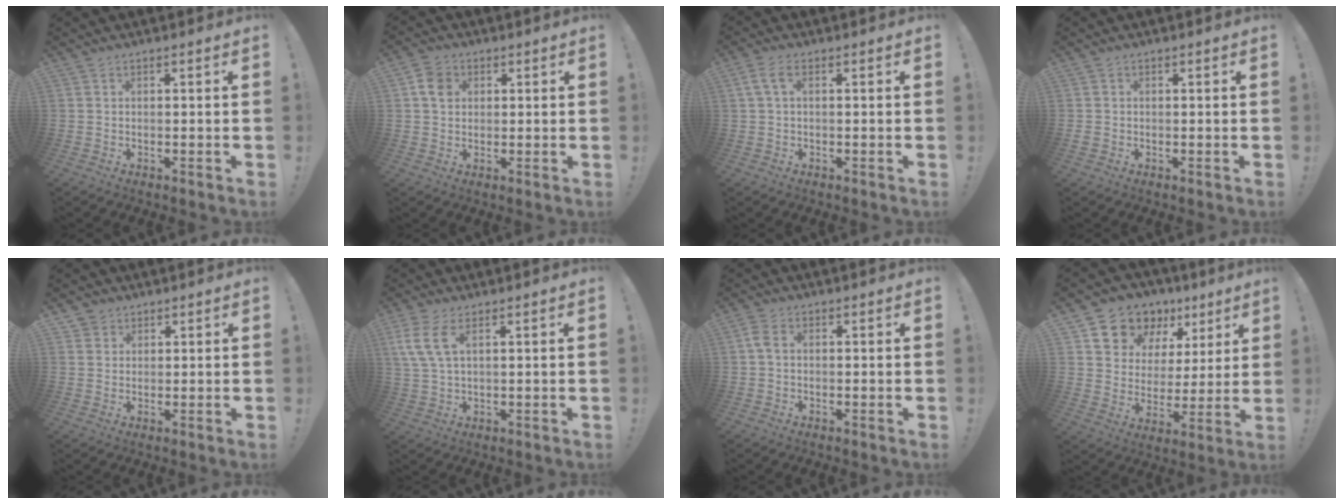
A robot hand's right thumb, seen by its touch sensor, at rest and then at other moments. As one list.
[{"total": 5.8, "force": [1.7, 4.8, 2.8], "torque": [-0.039, 0.004, 0.034]}, {"total": 3.7, "force": [1.0, 1.8, 3.1], "torque": [-0.060, 0.006, 0.021]}, {"total": 1.0, "force": [-0.3, 0.9, 0.3], "torque": [-0.008, 0.003, -0.004]}, {"total": 2.7, "force": [1.6, 2.2, 0.1], "torque": [0.006, -0.009, 0.028]}, {"total": 7.4, "force": [3.2, 3.0, 5.9], "torque": [-0.114, -0.006, 0.062]}, {"total": 3.1, "force": [0.4, 2.0, 2.3], "torque": [-0.047, 0.008, 0.010]}, {"total": 13.0, "force": [8.3, 9.3, 3.7], "torque": [-0.066, -0.056, 0.165]}]